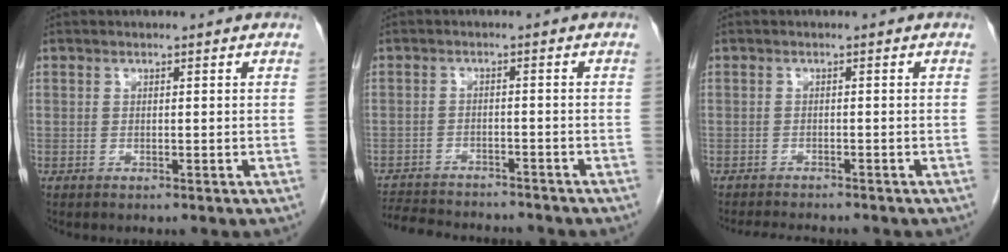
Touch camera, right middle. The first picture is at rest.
{"total": 12.9, "force": [-11.8, 2.9, 4.3], "torque": [-0.087, -0.002, -0.162]}
{"total": 4.8, "force": [-4.5, 0.7, 1.6], "torque": [-0.021, -0.010, -0.067]}